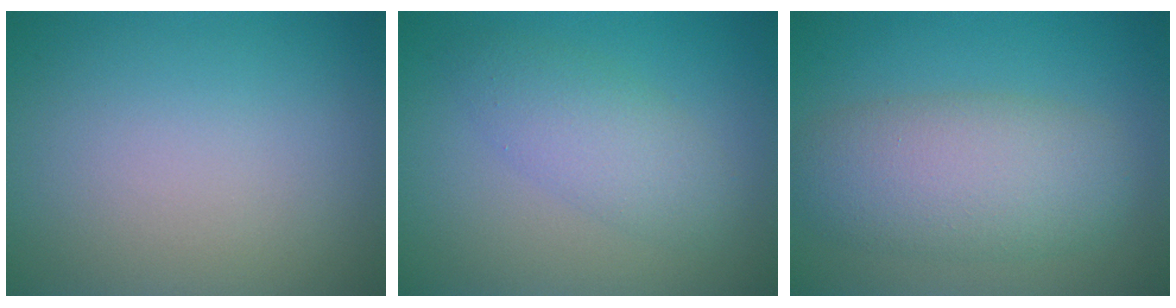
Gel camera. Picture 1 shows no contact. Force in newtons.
{"total": 2.3, "press": 2.3, "slide": 0.2}
{"total": 6.4, "press": 6.4, "slide": 0.2}